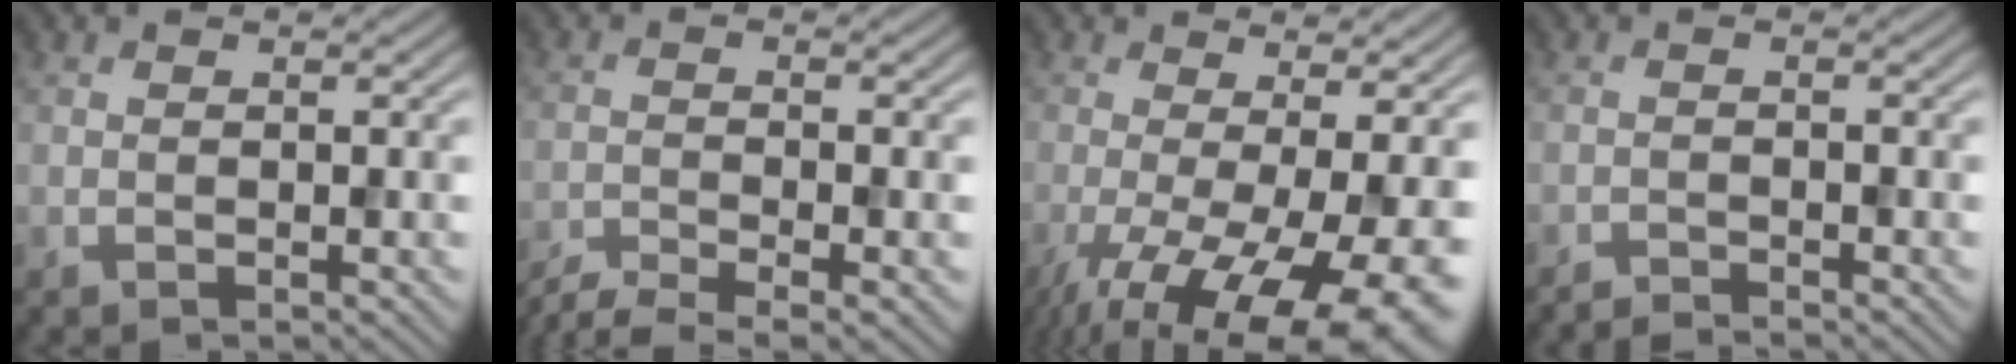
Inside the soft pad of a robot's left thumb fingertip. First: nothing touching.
{"total": 5.3, "force": [-4.4, 0.8, 2.8], "torque": [-0.055, -0.009, -0.086]}
{"total": 14.7, "force": [-5.9, 4.2, 12.8], "torque": [-0.217, -0.024, -0.076]}
{"total": 1.4, "force": [-1.4, 0.0, 0.3], "torque": [-0.001, 0.000, -0.031]}